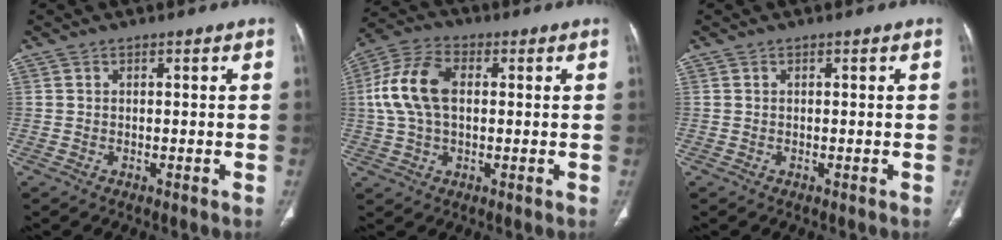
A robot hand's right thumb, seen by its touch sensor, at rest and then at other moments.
{"total": 11.9, "force": [1.4, 7.2, 9.4], "torque": [-0.199, 0.024, 0.023]}
{"total": 0.0}